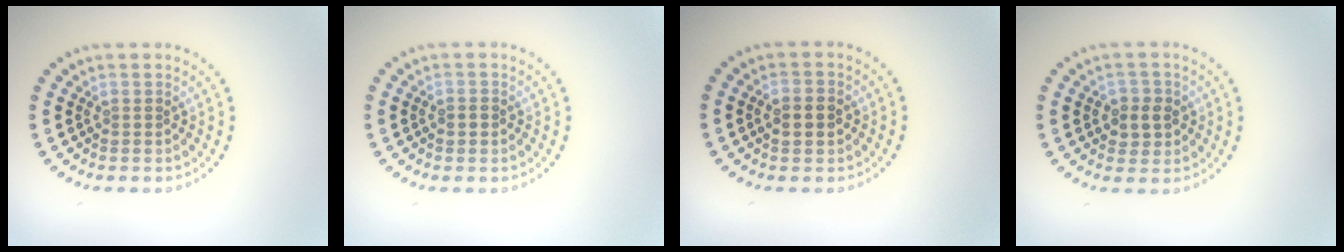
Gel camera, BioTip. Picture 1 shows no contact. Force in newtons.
{"total": 1.3, "press": 1.3, "slide": 0.1}
{"total": 2.7, "press": 2.7, "slide": 0.2}
{"total": 2.3, "press": 2.2, "slide": 0.7}